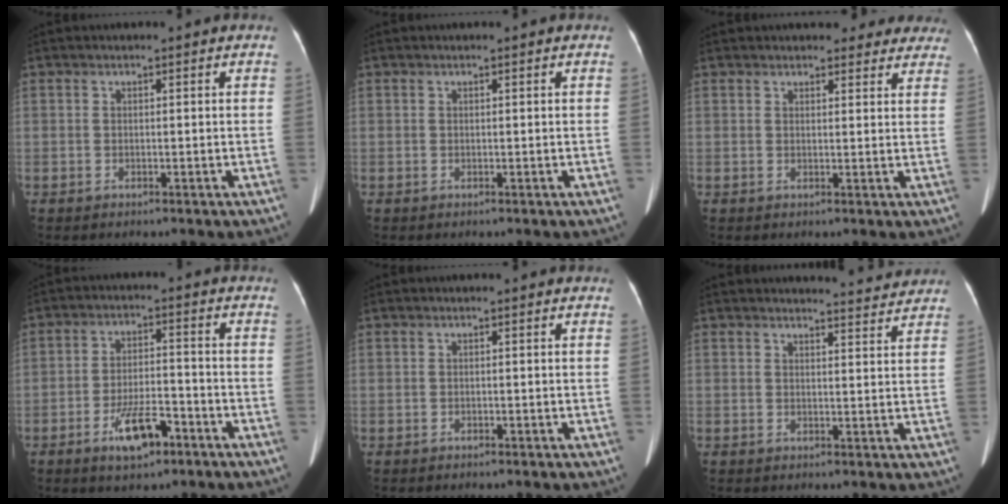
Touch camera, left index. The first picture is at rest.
{"total": 0.0}
{"total": 8.7, "force": [7.8, 3.1, 2.1], "torque": [0.010, 0.005, 0.075]}
{"total": 7.3, "force": [-4.3, 2.4, 5.4], "torque": [-0.108, 0.000, -0.068]}
{"total": 0.0}
{"total": 4.7, "force": [4.6, 0.2, 0.1], "torque": [-0.009, -0.004, 0.046]}